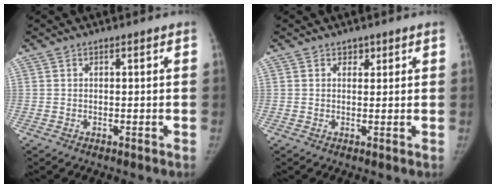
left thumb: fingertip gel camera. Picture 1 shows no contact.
{"total": 1.6, "force": [1.0, 1.1, 0.4], "torque": [0.009, -0.006, 0.013]}